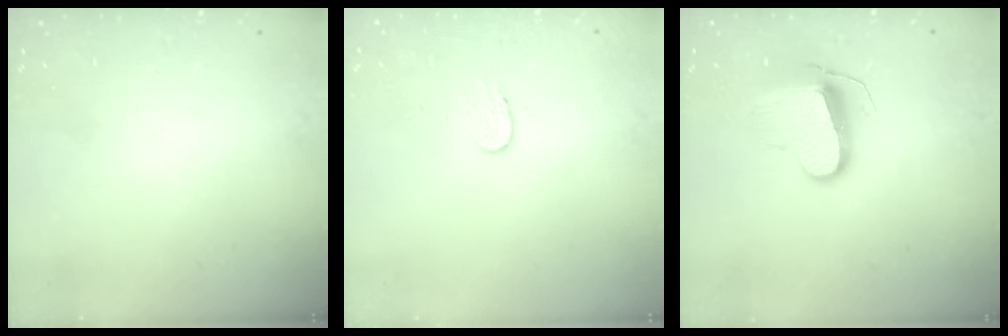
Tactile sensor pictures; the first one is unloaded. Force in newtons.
{"total": 6.2, "press": 6.2, "slide": 0.5}
{"total": 10.1, "press": 10.1, "slide": 0.3}